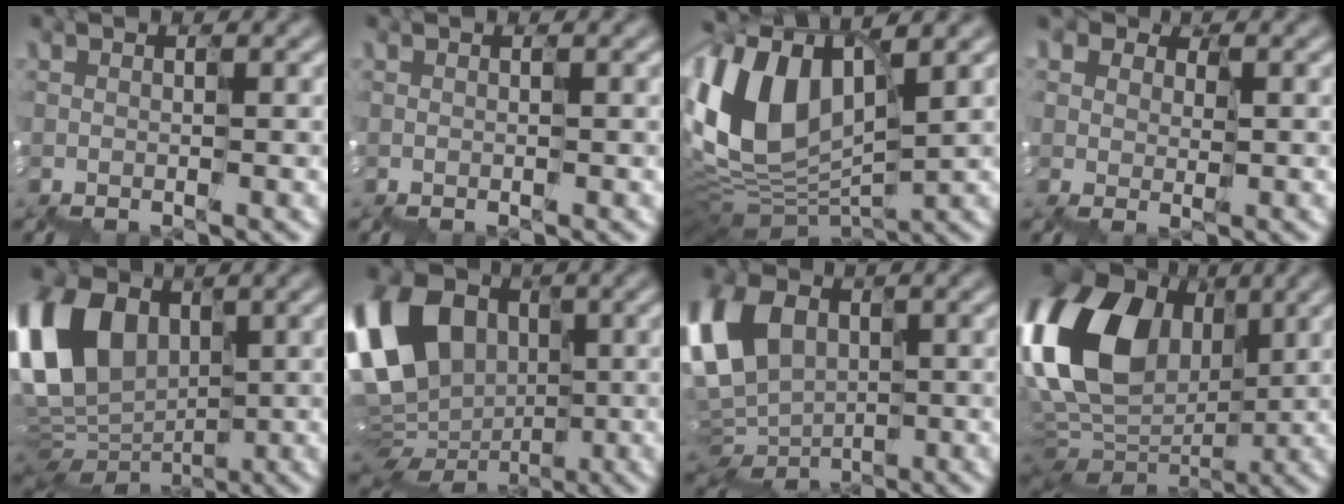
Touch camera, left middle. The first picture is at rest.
{"total": 0.0}
{"total": 7.6, "force": [3.3, 4.4, 5.2], "torque": [-0.158, 0.010, 0.066]}
{"total": 3.5, "force": [1.2, 2.7, 1.7], "torque": [-0.049, 0.004, 0.028]}
{"total": 8.7, "force": [2.3, 6.2, 5.6], "torque": [-0.159, 0.004, 0.045]}
{"total": 10.1, "force": [1.0, 8.1, 5.9], "torque": [-0.151, 0.011, 0.019]}
{"total": 7.1, "force": [0.8, 5.1, 4.9], "torque": [-0.146, 0.010, 0.012]}
{"total": 14.5, "force": [4.1, 10.3, 9.2], "torque": [-0.234, 0.026, 0.072]}